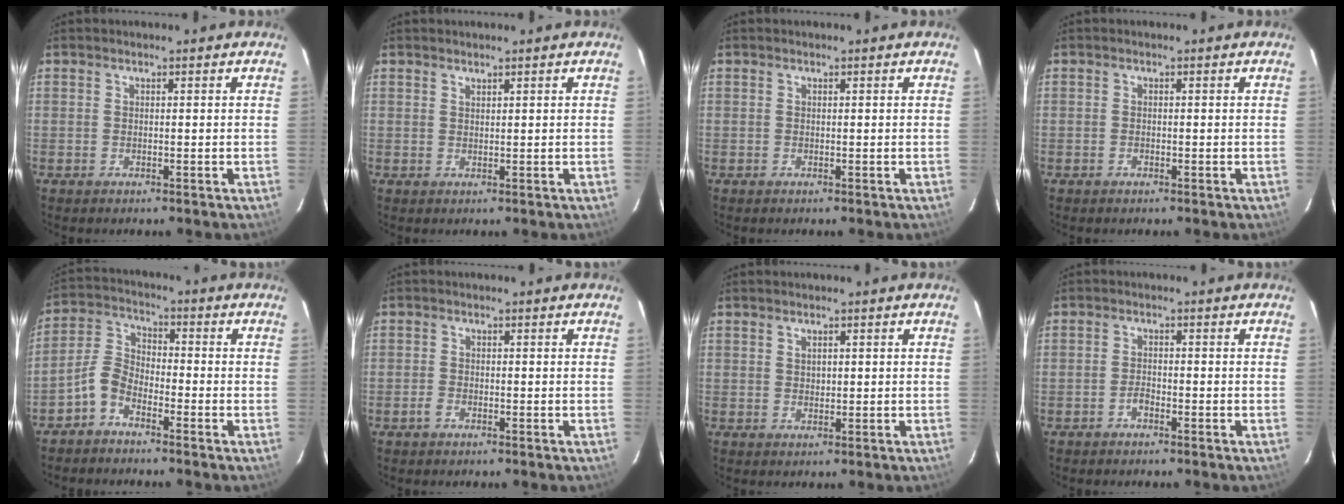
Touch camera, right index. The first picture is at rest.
{"total": 0.7, "force": [0.7, 0.1, 0.2], "torque": [-0.003, 0.001, 0.013]}
{"total": 0.0}
{"total": 0.5, "force": [-0.4, 0.3, 0.2], "torque": [-0.003, 0.000, -0.008]}
{"total": 5.4, "force": [-3.7, 2.8, 2.8], "torque": [-0.065, 0.020, -0.083]}
{"total": 1.4, "force": [-0.9, 0.7, 0.7], "torque": [-0.016, 0.001, -0.020]}
{"total": 1.4, "force": [0.7, 1.0, 0.8], "torque": [-0.011, 0.004, 0.014]}
{"total": 1.4, "force": [-1.1, 0.5, 0.6], "torque": [-0.012, 0.003, -0.023]}